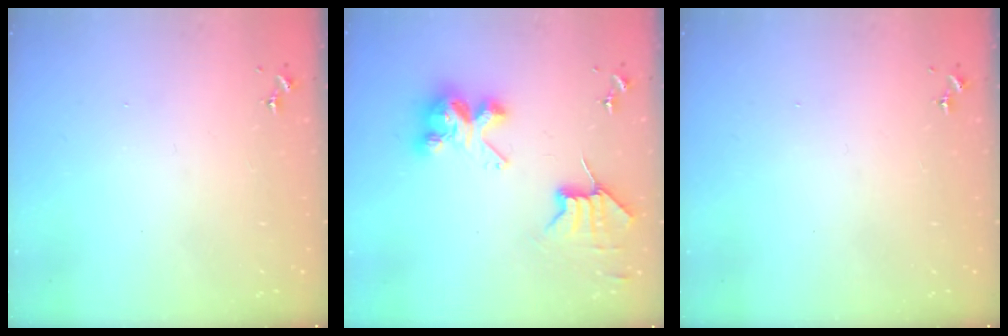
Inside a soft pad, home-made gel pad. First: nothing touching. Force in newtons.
{"total": 9.2, "press": 9.2, "slide": 0.6}
{"total": 0.0}